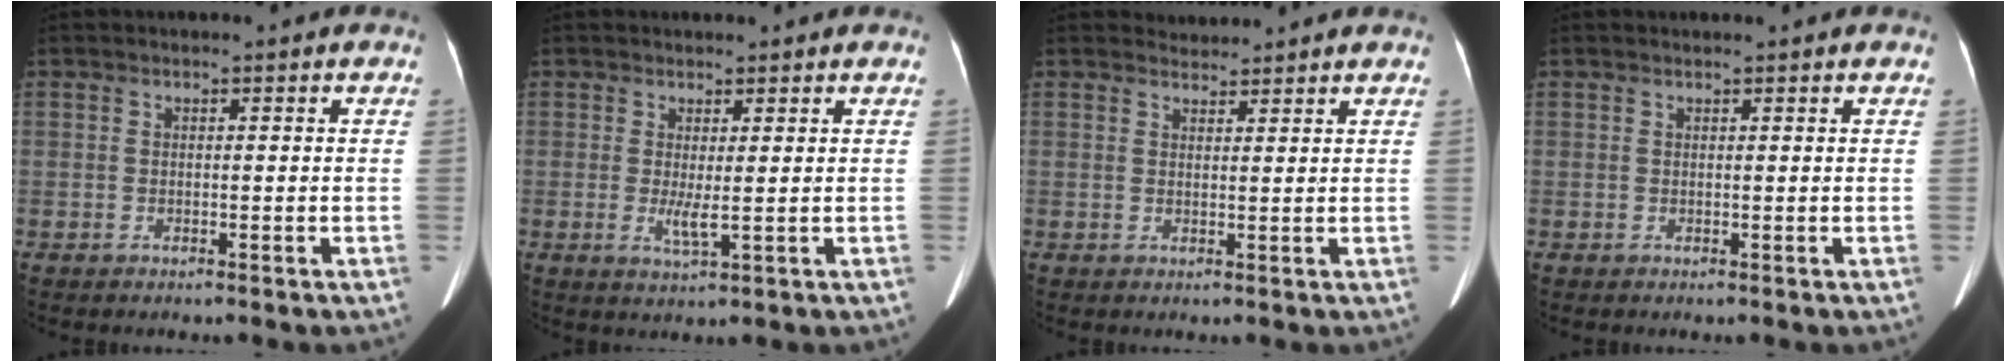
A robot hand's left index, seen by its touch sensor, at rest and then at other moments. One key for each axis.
{"total": 2.5, "fx": 0.3, "fy": 0.3, "fz": 2.5, "tx": -0.048, "ty": -0.006, "tz": 0.013}
{"total": 1.9, "fx": 1.8, "fy": 0.1, "fz": -0.5, "tx": -0.003, "ty": 0.007, "tz": 0.033}
{"total": 1.1, "fx": 1.1, "fy": -0.1, "fz": 0.4, "tx": -0.007, "ty": 0.013, "tz": 0.020}